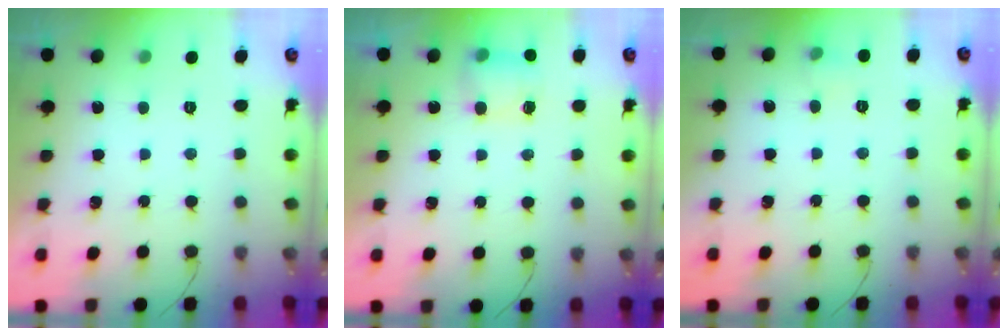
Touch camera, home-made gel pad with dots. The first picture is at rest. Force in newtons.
{"total": 5.1, "press": 5.0, "slide": 0.8}
{"total": 4.8, "press": 4.5, "slide": 1.6}